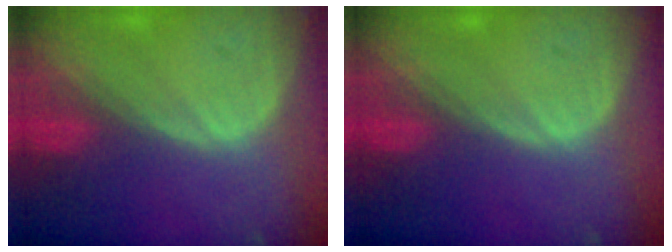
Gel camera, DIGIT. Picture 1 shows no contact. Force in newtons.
{"total": 0.0}